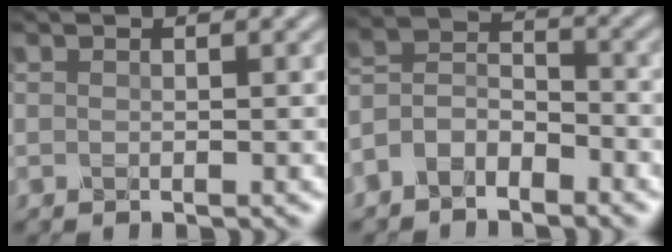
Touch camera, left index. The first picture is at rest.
{"total": 4.4, "force": [-3.0, 2.4, 2.2], "torque": [-0.044, 0.008, -0.070]}